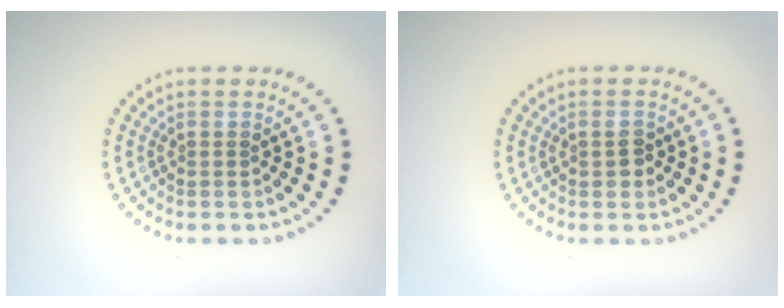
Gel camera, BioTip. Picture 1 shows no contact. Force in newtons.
{"total": 1.5, "press": 1.5, "slide": 0.1}